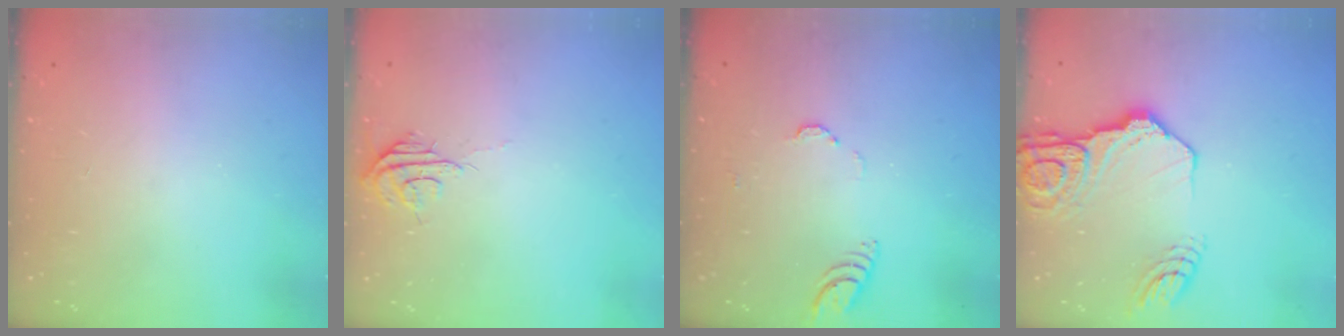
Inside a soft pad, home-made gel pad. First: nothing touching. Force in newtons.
{"total": 6.0, "press": 5.9, "slide": 0.6}
{"total": 3.8, "press": 3.7, "slide": 0.3}
{"total": 16.7, "press": 16.6, "slide": 2.0}